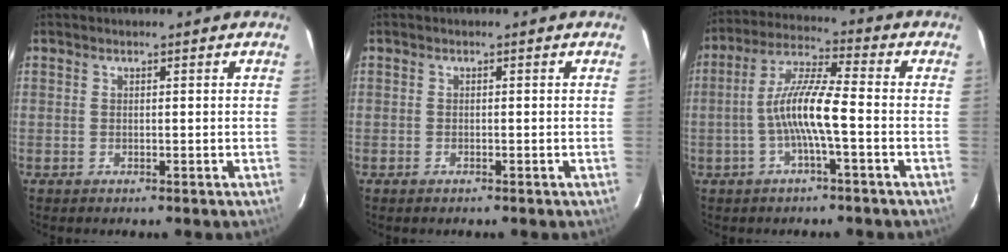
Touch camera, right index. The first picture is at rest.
{"total": 0.7, "force": [-0.6, 0.3, 0.3], "torque": [-0.006, -0.001, -0.013]}
{"total": 9.2, "force": [-2.4, 0.7, 8.9], "torque": [-0.186, 0.012, -0.048]}